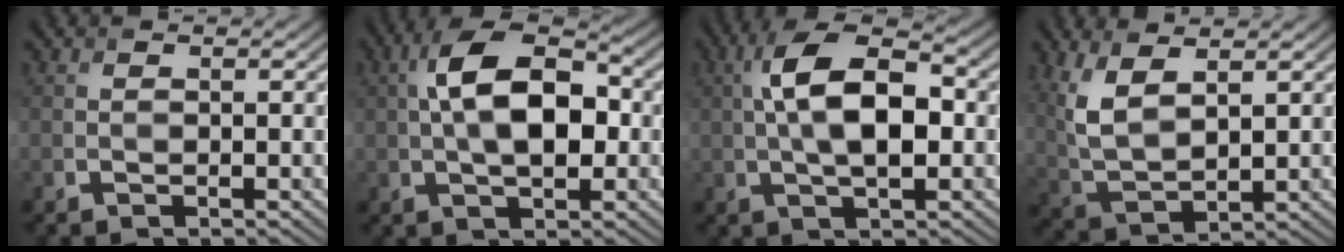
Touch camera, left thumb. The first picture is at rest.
{"total": 10.7, "force": [0.6, 5.7, 9.0], "torque": [-0.159, 0.015, 0.000]}
{"total": 10.1, "force": [0.5, 4.6, 9.0], "torque": [-0.167, 0.017, 0.001]}
{"total": 7.1, "force": [3.4, 3.1, 5.4], "torque": [-0.140, -0.002, 0.076]}